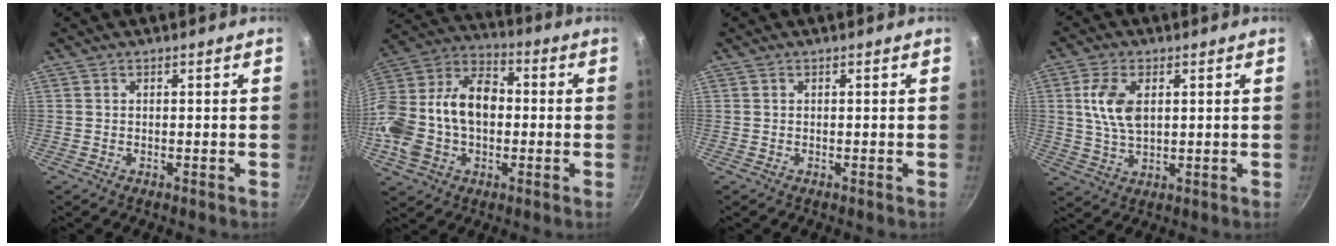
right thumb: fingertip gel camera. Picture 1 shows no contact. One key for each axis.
{"total": 21.7, "fx": -1.3, "fy": 15.1, "fz": 15.5, "tx": -0.285, "ty": 0.057, "tz": -0.031}
{"total": 0.0}
{"total": 8.3, "fx": 1.9, "fy": 4.7, "fz": 6.6, "tx": -0.122, "ty": -0.005, "tz": 0.037}